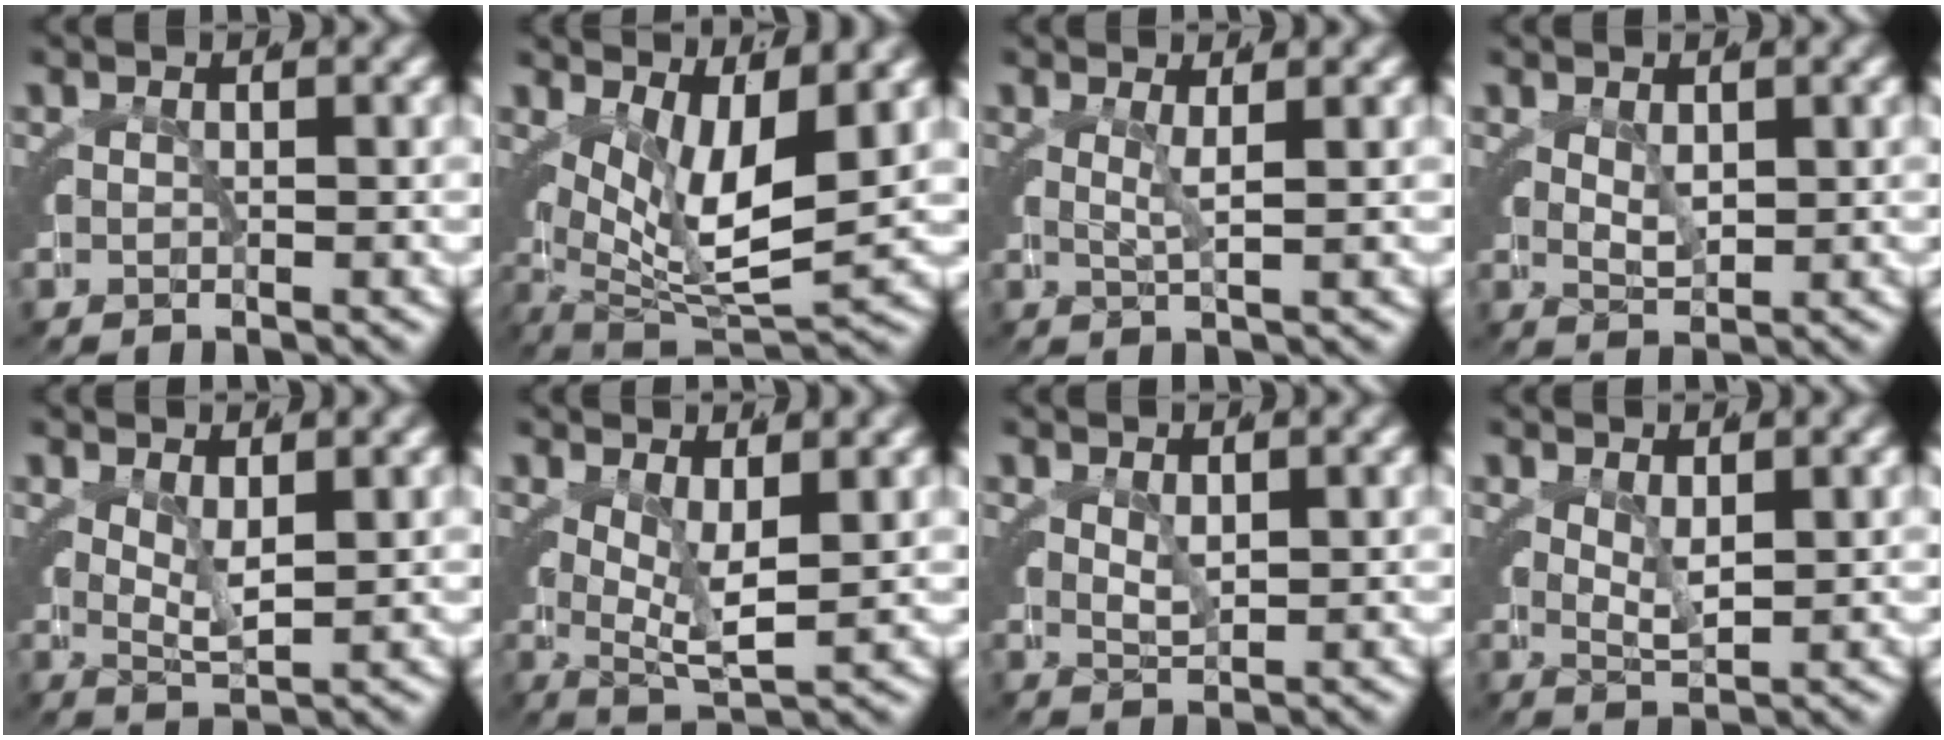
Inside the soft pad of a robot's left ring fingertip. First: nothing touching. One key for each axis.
{"total": 9.5, "fx": 1.4, "fy": 4.7, "fz": 8.2, "tx": -0.138, "ty": -0.027, "tz": 0.038}
{"total": 2.1, "fx": 1.0, "fy": -0.9, "fz": 1.6, "tx": -0.026, "ty": -0.008, "tz": 0.022}
{"total": 1.8, "fx": 1.0, "fy": 0.1, "fz": 1.6, "tx": -0.027, "ty": -0.015, "tz": 0.030}
{"total": 3.0, "fx": 1.5, "fy": 0.1, "fz": 2.6, "tx": -0.043, "ty": -0.013, "tz": 0.037}
{"total": 4.6, "fx": 1.2, "fy": 1.0, "fz": 4.3, "tx": -0.061, "ty": -0.014, "tz": 0.029}
{"total": 1.7, "fx": 1.1, "fy": -0.4, "fz": 1.2, "tx": -0.021, "ty": -0.013, "tz": 0.031}
{"total": 2.5, "fx": 1.3, "fy": 0.0, "fz": 2.1, "tx": -0.037, "ty": -0.014, "tz": 0.035}